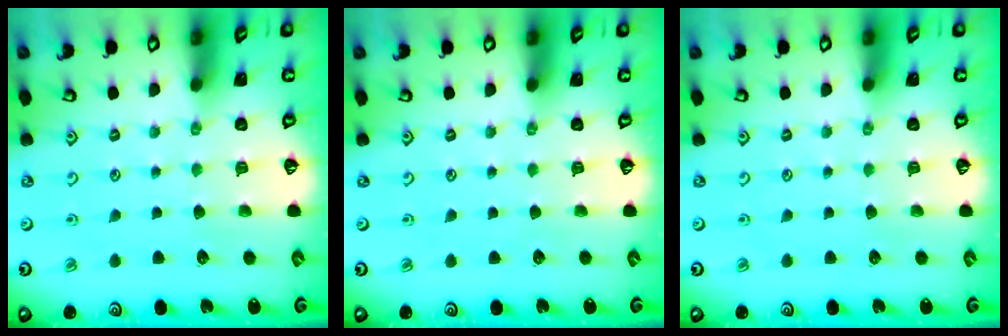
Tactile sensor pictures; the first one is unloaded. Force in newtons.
{"total": 0.0}
{"total": 0.0}